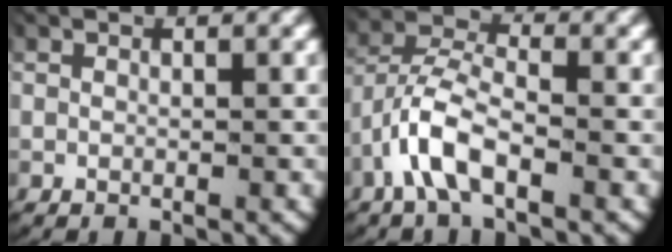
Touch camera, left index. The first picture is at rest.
{"total": 4.1, "force": [-1.1, 2.4, 3.2], "torque": [-0.078, -0.004, -0.024]}